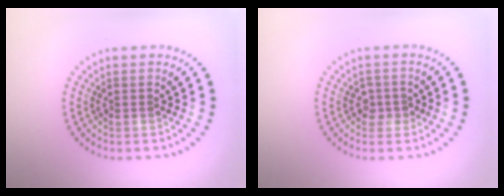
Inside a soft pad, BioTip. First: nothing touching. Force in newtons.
{"total": 1.4, "press": 1.3, "slide": 0.6}